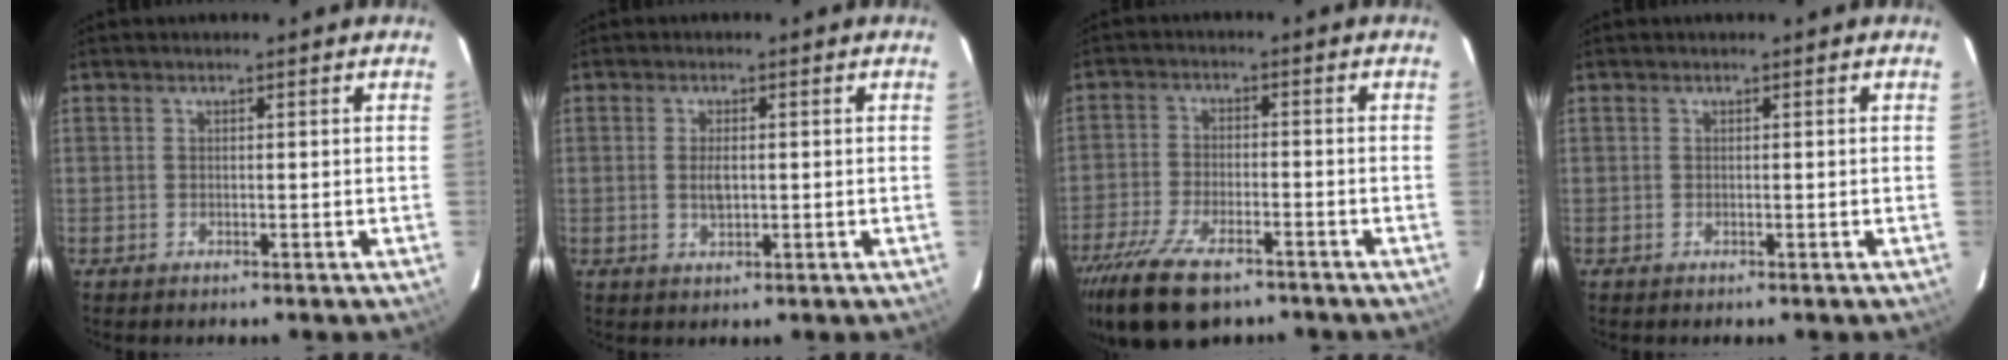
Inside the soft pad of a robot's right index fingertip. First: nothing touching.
{"total": 2.8, "force": [0.0, 1.4, 2.5], "torque": [-0.046, -0.002, 0.001]}
{"total": 13.7, "force": [-9.8, 5.4, 7.9], "torque": [-0.185, -0.032, -0.179]}
{"total": 0.0}